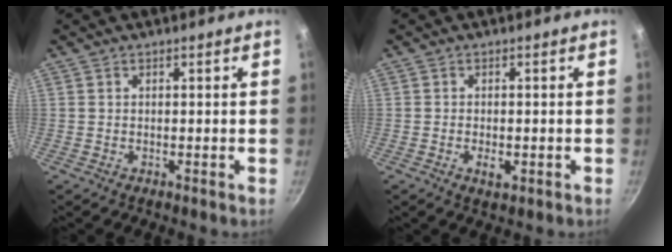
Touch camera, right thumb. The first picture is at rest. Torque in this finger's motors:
{"motor_torque": [-0.28, 0.10, -0.19, 0.05, -0.01]}